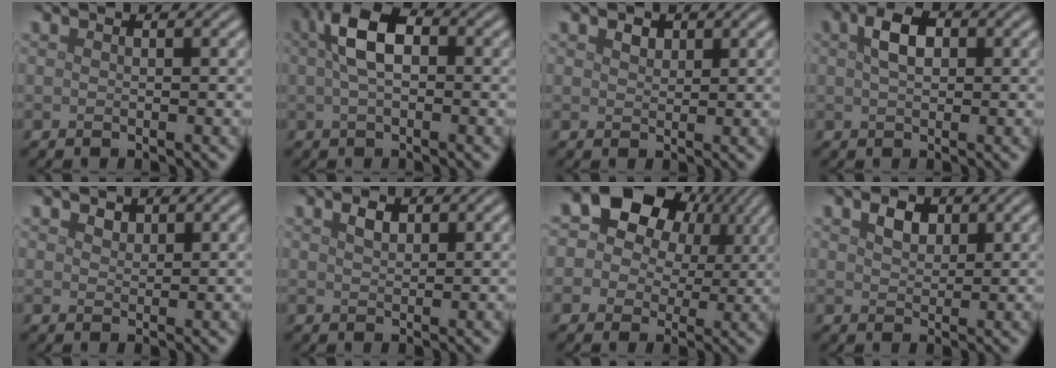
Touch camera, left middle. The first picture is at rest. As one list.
[{"total": 4.8, "force": [0.7, 2.5, 4.0], "torque": [-0.078, 0.013, 0.006]}, {"total": 1.2, "force": [0.7, 0.8, 0.4], "torque": [-0.009, 0.000, 0.012]}, {"total": 3.1, "force": [0.9, 1.9, 2.4], "torque": [-0.044, 0.009, 0.012]}, {"total": 1.0, "force": [0.8, 0.7, 0.3], "torque": [-0.007, -0.001, 0.014]}, {"total": 1.4, "force": [0.8, 0.8, 0.8], "torque": [-0.016, 0.003, 0.015]}, {"total": 12.7, "force": [5.5, 9.4, 6.6], "torque": [-0.113, 0.049, 0.066]}, {"total": 2.0, "force": [1.1, 1.3, 1.0], "torque": [-0.022, 0.004, 0.018]}]